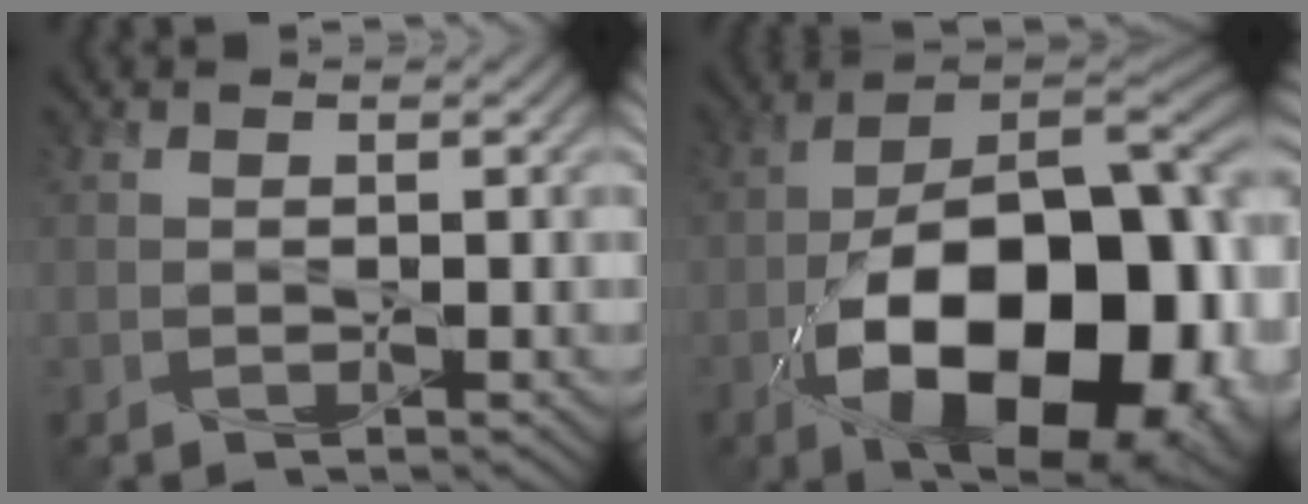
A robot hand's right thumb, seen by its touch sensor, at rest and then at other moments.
{"total": 22.7, "force": [-8.7, 11.5, 17.5], "torque": [-0.268, -0.029, -0.120]}